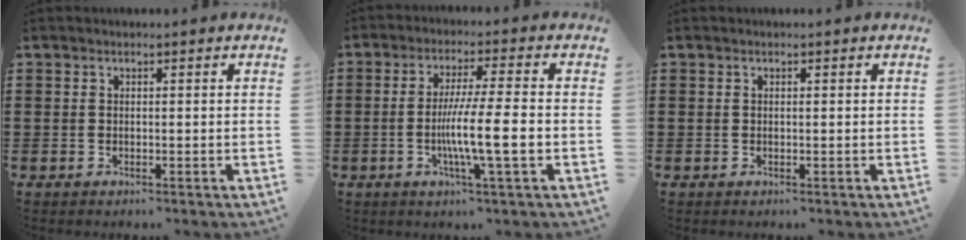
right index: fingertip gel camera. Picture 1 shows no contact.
{"total": 9.1, "force": [-2.0, 0.4, 8.9], "torque": [-0.163, -0.011, -0.038]}
{"total": 0.0}